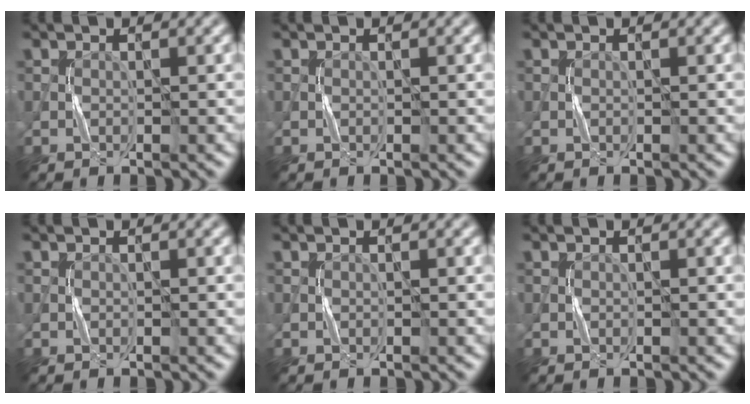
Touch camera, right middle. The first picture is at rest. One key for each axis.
{"total": 0.0}
{"total": 0.0}
{"total": 0.0}
{"total": 0.0}
{"total": 0.0}